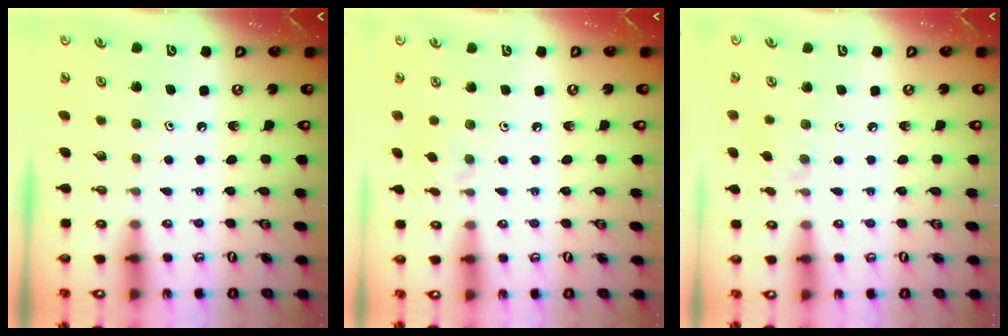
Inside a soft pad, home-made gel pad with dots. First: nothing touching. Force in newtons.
{"total": 2.3, "press": 2.3, "slide": 0.4}
{"total": 3.2, "press": 3.2, "slide": 0.5}